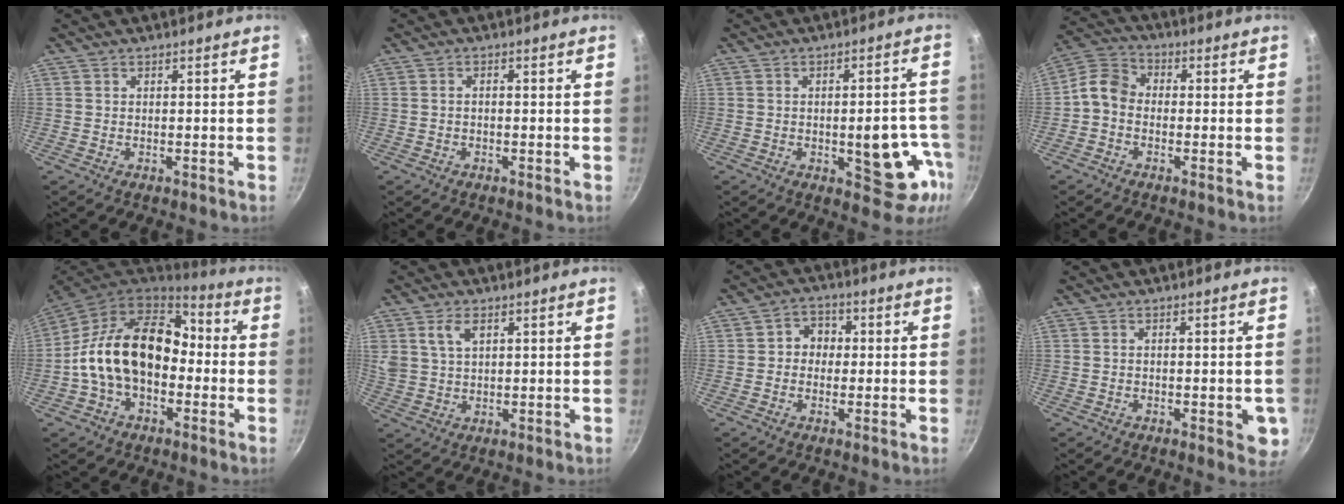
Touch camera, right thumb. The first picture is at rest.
{"total": 1.0, "force": [-0.4, 0.5, 0.7], "torque": [-0.016, 0.010, -0.005]}
{"total": 13.2, "force": [-3.7, 6.1, 11.1], "torque": [-0.080, 0.025, -0.042]}
{"total": 6.3, "force": [-1.5, 5.0, 3.5], "torque": [-0.060, 0.031, -0.051]}
{"total": 18.2, "force": [-1.3, 12.5, 13.1], "torque": [-0.191, 0.048, -0.036]}
{"total": 5.4, "force": [2.5, 3.3, 3.5], "torque": [-0.058, -0.004, 0.050]}
{"total": 4.7, "force": [0.0, 4.2, 2.1], "torque": [-0.002, 0.010, -0.009]}
{"total": 4.6, "force": [-1.2, 2.0, 4.0], "torque": [-0.034, -0.002, -0.016]}